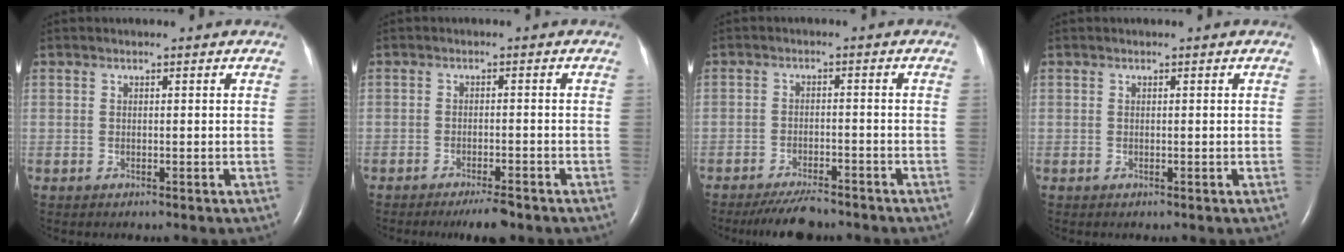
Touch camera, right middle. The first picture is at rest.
{"total": 4.0, "force": [-3.1, 0.6, 2.4], "torque": [-0.039, -0.005, -0.048]}
{"total": 6.2, "force": [-5.5, 1.3, 2.6], "torque": [-0.046, -0.015, -0.091]}
{"total": 0.0}